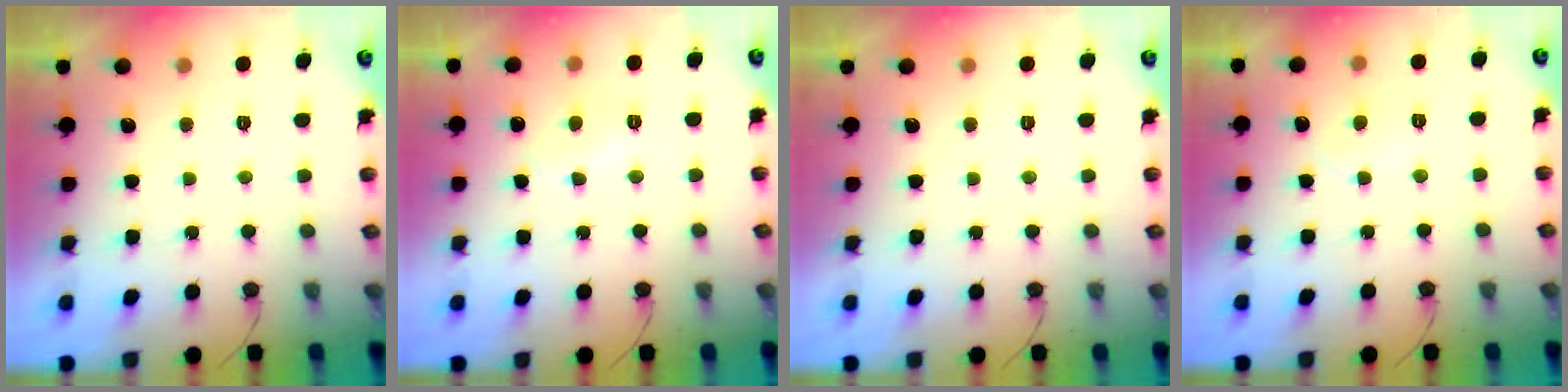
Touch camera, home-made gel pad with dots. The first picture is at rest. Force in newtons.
{"total": 6.9, "press": 6.9, "slide": 0.7}
{"total": 0.0}
{"total": 5.9, "press": 5.9, "slide": 0.4}